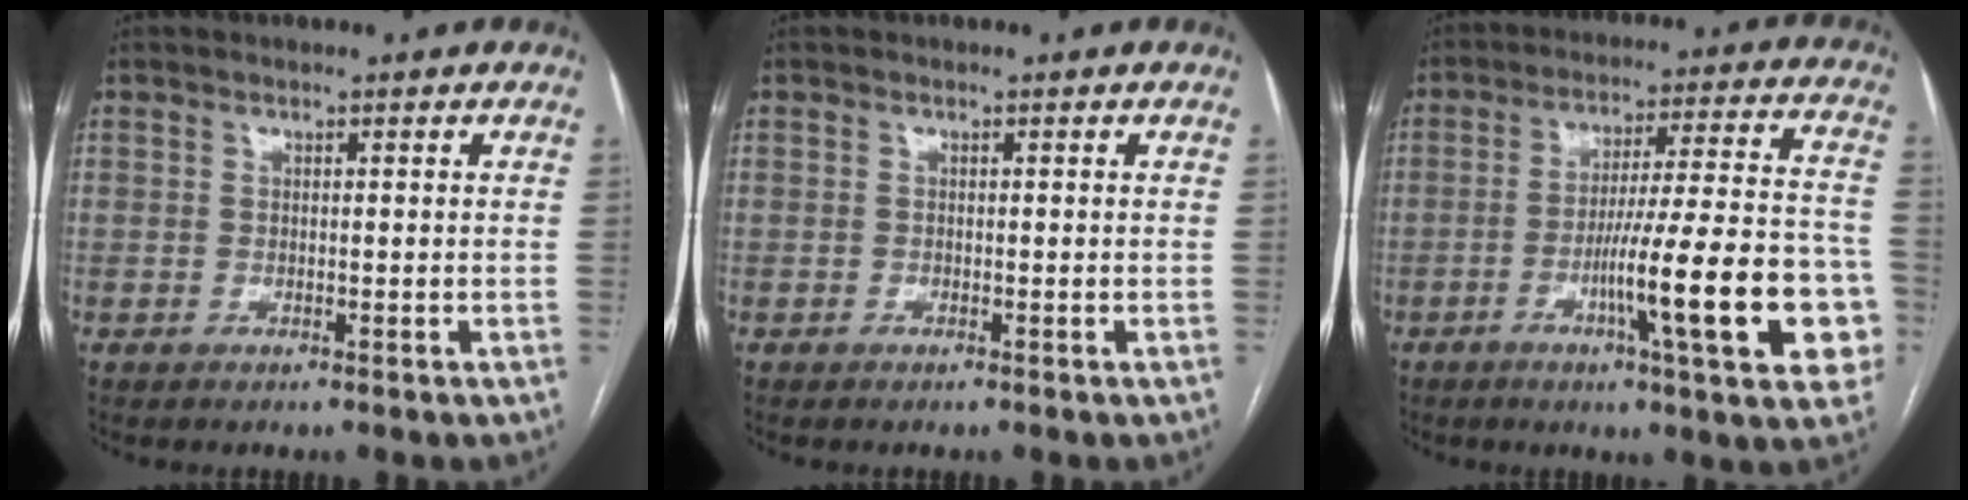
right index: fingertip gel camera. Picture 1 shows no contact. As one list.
[{"total": 0.0}, {"total": 19.0, "force": [-6.2, 1.5, 17.9], "torque": [-0.213, 0.014, -0.084]}]